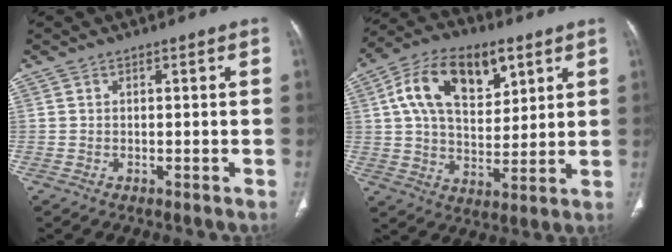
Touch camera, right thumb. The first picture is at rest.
{"total": 17.6, "force": [7.0, 10.0, 12.7], "torque": [-0.186, -0.007, 0.119]}